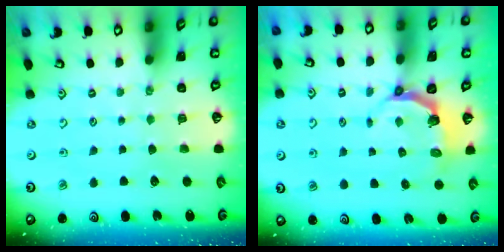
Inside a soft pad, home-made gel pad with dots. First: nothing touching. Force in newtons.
{"total": 4.4, "press": 2.9, "slide": 3.3}